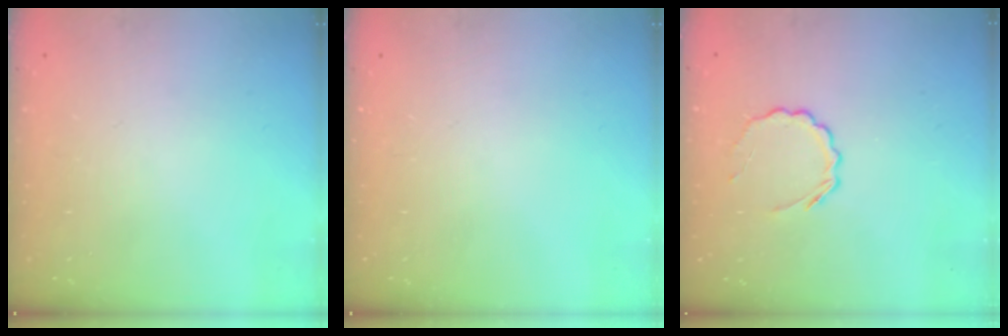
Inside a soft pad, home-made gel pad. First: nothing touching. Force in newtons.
{"total": 0.0}
{"total": 5.5, "press": 5.2, "slide": 1.6}